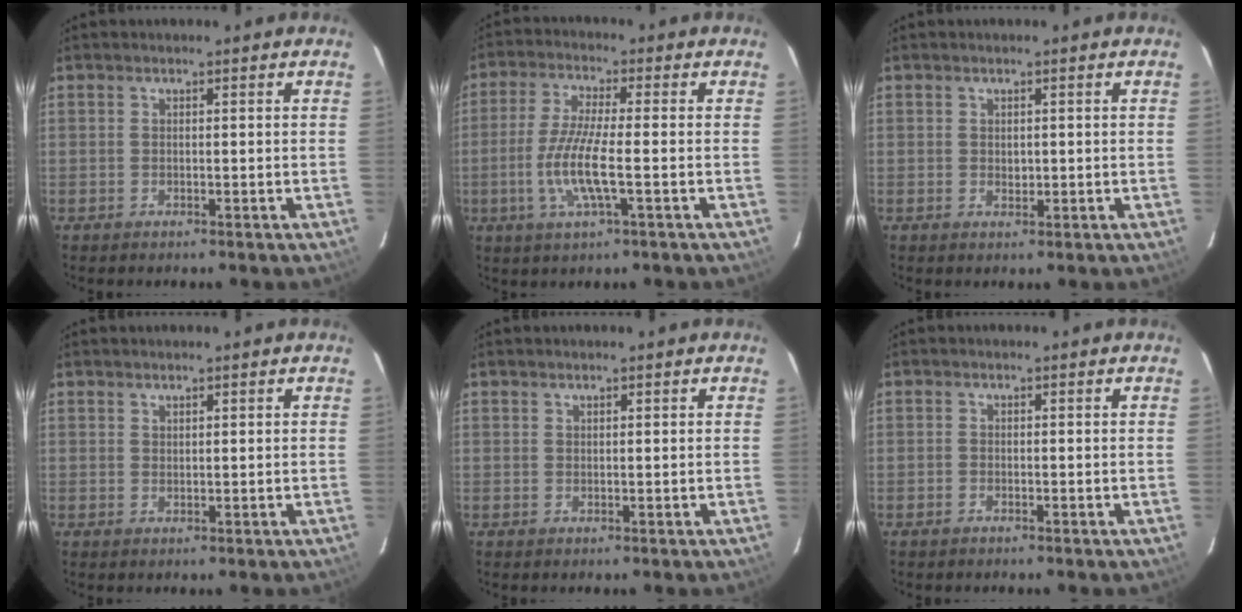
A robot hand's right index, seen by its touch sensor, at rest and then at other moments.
{"total": 9.2, "force": [-2.3, 1.1, 8.9], "torque": [-0.183, -0.007, -0.049]}
{"total": 1.1, "force": [0.2, 0.9, 0.6], "torque": [-0.008, 0.002, 0.004]}
{"total": 1.1, "force": [0.9, 0.4, 0.4], "torque": [-0.006, 0.001, 0.017]}
{"total": 0.7, "force": [0.6, 0.2, 0.3], "torque": [-0.005, 0.002, 0.011]}
{"total": 0.6, "force": [-0.5, 0.3, 0.1], "torque": [-0.003, 0.001, -0.011]}